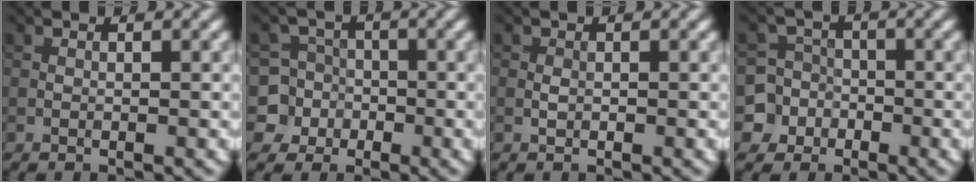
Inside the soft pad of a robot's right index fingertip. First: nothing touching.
{"total": 6.9, "force": [-2.6, 6.4, 0.7], "torque": [-0.009, 0.003, -0.071]}
{"total": 0.7, "force": [-0.1, 0.5, 0.4], "torque": [-0.006, 0.000, -0.003]}
{"total": 6.9, "force": [-3.5, 5.9, 0.5], "torque": [-0.004, -0.007, -0.082]}